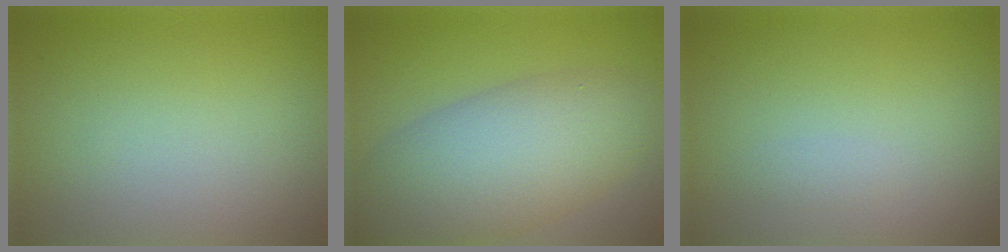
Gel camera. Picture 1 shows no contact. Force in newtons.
{"total": 8.7, "press": 8.7, "slide": 0.1}
{"total": 0.6, "press": 0.6, "slide": 0.0}